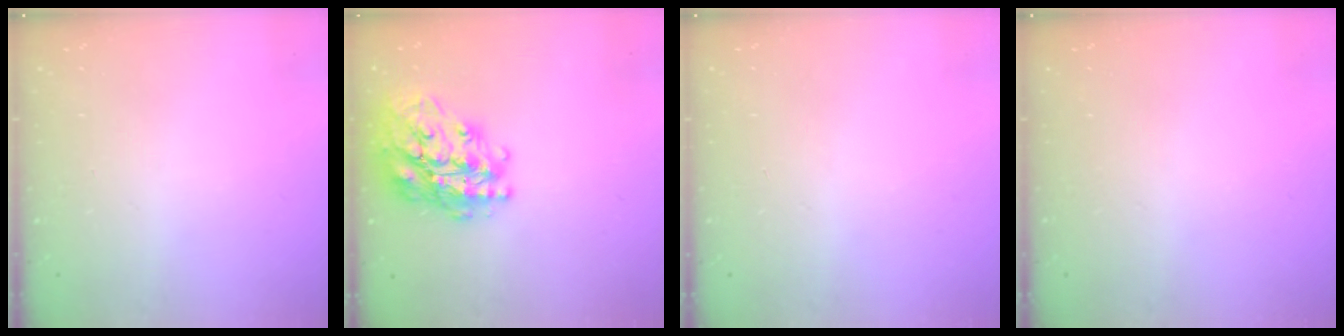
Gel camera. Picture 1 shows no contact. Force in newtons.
{"total": 24.1, "press": 24.0, "slide": 2.1}
{"total": 0.5, "press": 0.5, "slide": 0.2}
{"total": 0.0}